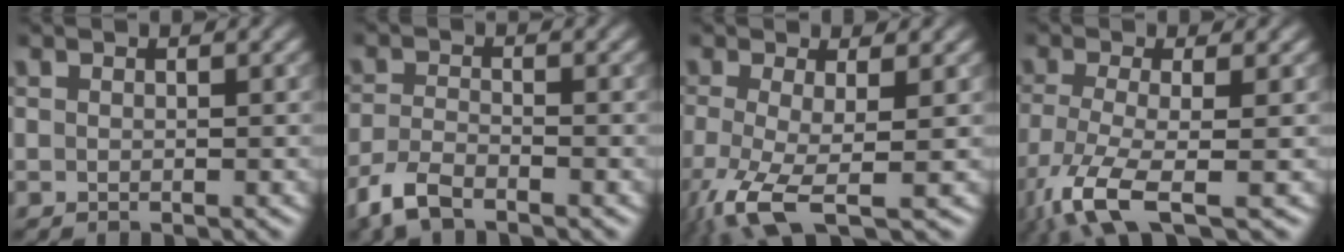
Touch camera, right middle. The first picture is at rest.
{"total": 3.3, "force": [-2.8, 0.9, 1.6], "torque": [-0.043, -0.008, -0.065]}
{"total": 5.9, "force": [-2.7, 1.6, 5.1], "torque": [-0.119, -0.018, -0.057]}
{"total": 6.5, "force": [-3.7, 1.7, 5.1], "torque": [-0.118, -0.017, -0.081]}